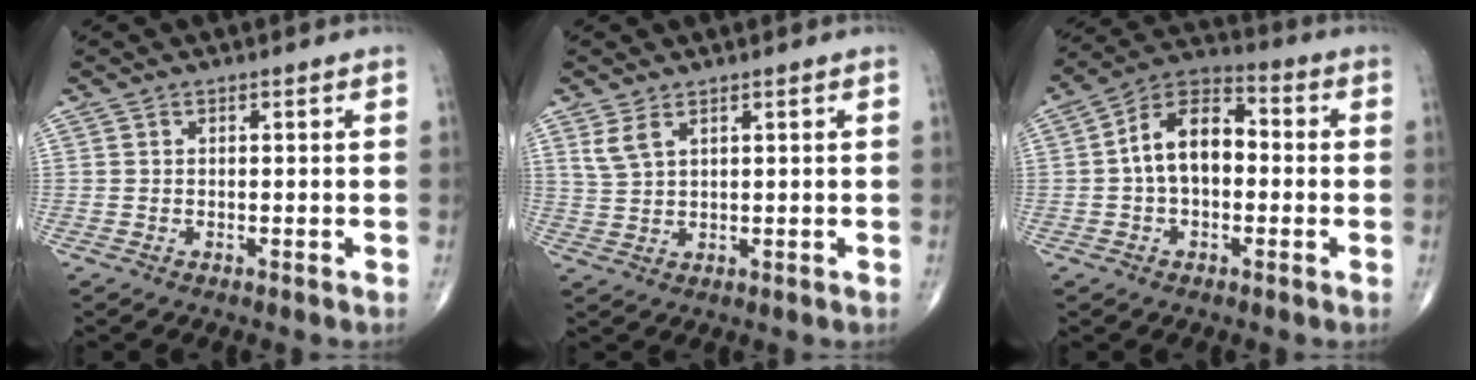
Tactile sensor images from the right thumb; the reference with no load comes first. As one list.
[{"total": 3.3, "force": [2.0, 1.3, 2.3], "torque": [-0.051, -0.002, 0.050]}, {"total": 11.9, "force": [0.0, 7.4, 9.3], "torque": [-0.146, 0.036, -0.013]}]